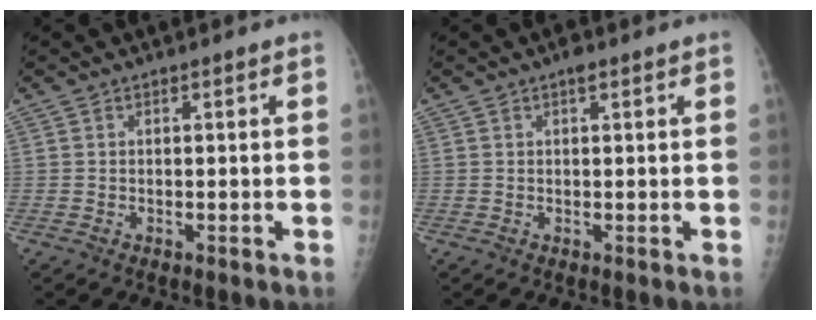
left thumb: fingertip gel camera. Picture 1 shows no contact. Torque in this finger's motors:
{"motor_torque": [1.00, 0.27, 0.44, 0.00, 0.01]}